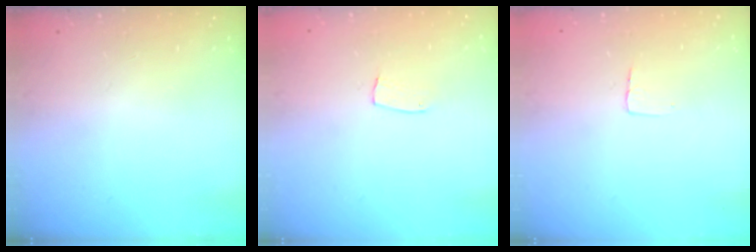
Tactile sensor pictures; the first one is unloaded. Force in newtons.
{"total": 3.7, "press": 3.7, "slide": 0.2}
{"total": 2.9, "press": 2.9, "slide": 0.2}